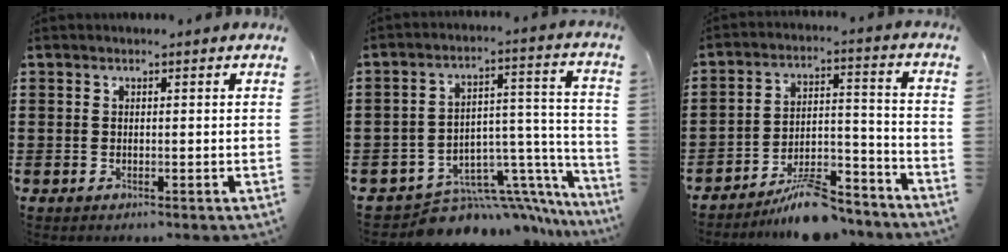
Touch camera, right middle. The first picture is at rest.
{"total": 9.3, "force": [-8.3, 3.5, 2.4], "torque": [-0.027, 0.026, -0.145]}
{"total": 9.8, "force": [-8.6, 2.5, 4.1], "torque": [-0.045, 0.038, -0.154]}